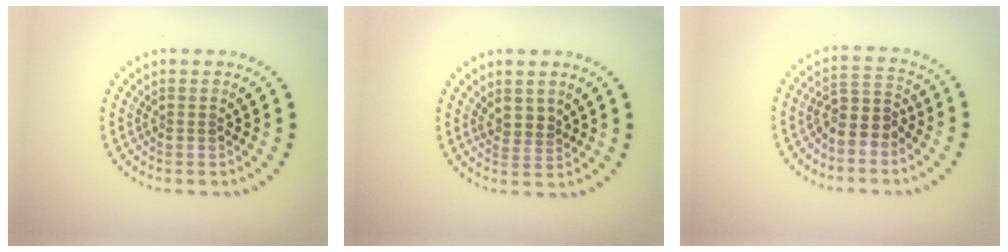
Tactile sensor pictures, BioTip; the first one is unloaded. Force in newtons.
{"total": 1.7, "press": 1.3, "slide": 1.1}
{"total": 2.9, "press": 2.3, "slide": 1.7}